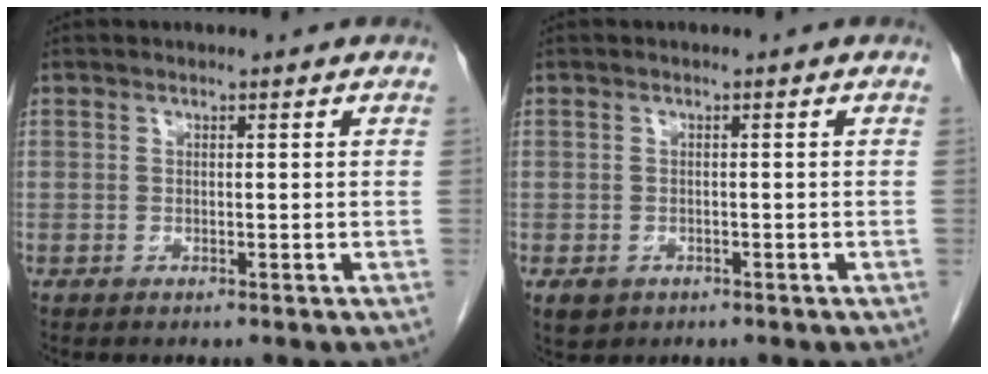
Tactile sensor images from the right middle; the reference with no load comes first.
{"total": 2.5, "force": [-1.4, 1.9, 0.9], "torque": [-0.016, 0.000, -0.013]}